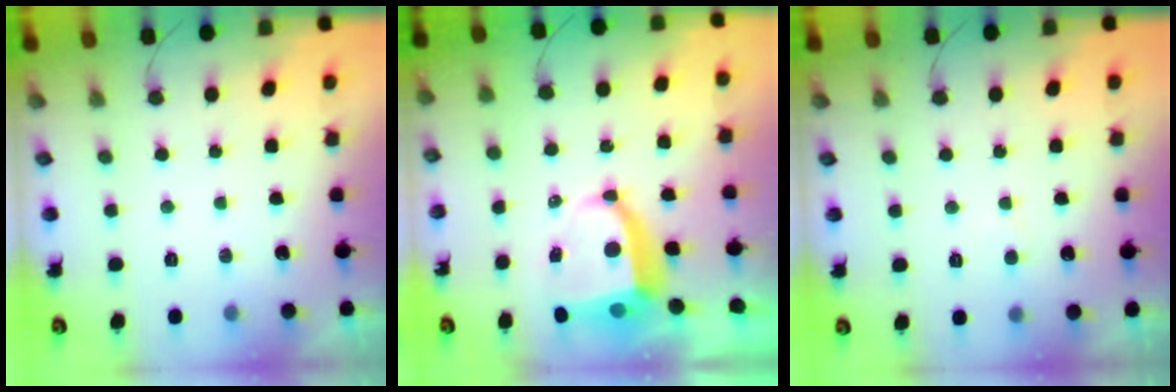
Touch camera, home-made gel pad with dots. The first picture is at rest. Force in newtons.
{"total": 7.7, "press": 7.6, "slide": 1.1}
{"total": 2.7, "press": 2.7, "slide": 0.2}